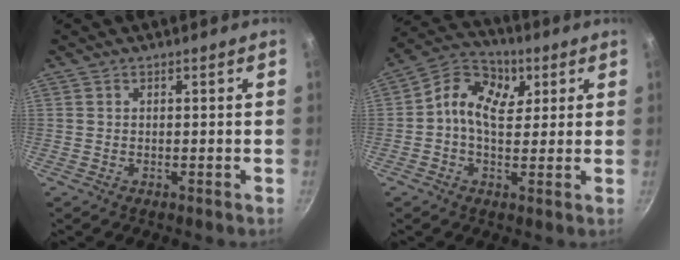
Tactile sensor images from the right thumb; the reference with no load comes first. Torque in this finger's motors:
{"motor_torque": [0.04, 0.05, 0.06, -0.06, 0.07]}